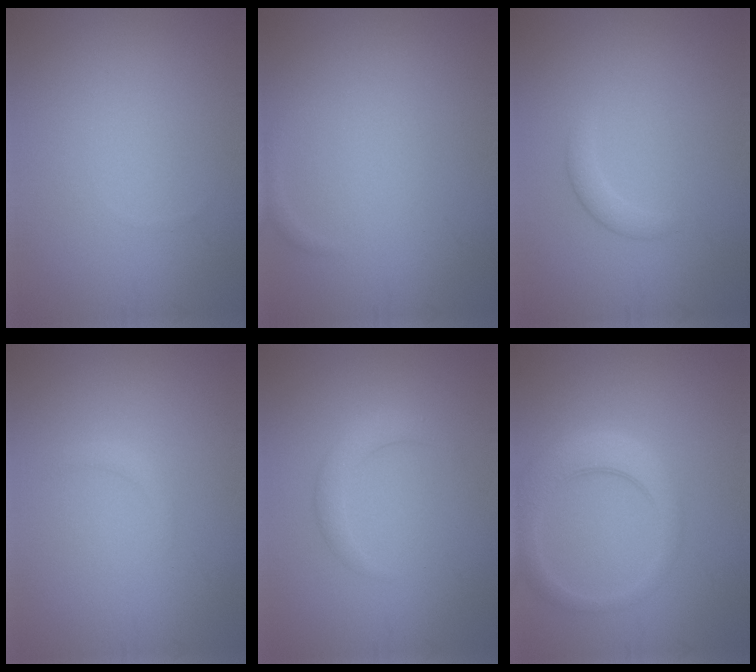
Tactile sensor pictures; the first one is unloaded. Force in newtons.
{"total": 0.6, "press": 0.6, "slide": 0.1}
{"total": 1.3, "press": 1.3, "slide": 0.0}
{"total": 0.7, "press": 0.7, "slide": 0.1}
{"total": 2.0, "press": 2.0, "slide": 0.2}
{"total": 4.0, "press": 4.0, "slide": 0.2}